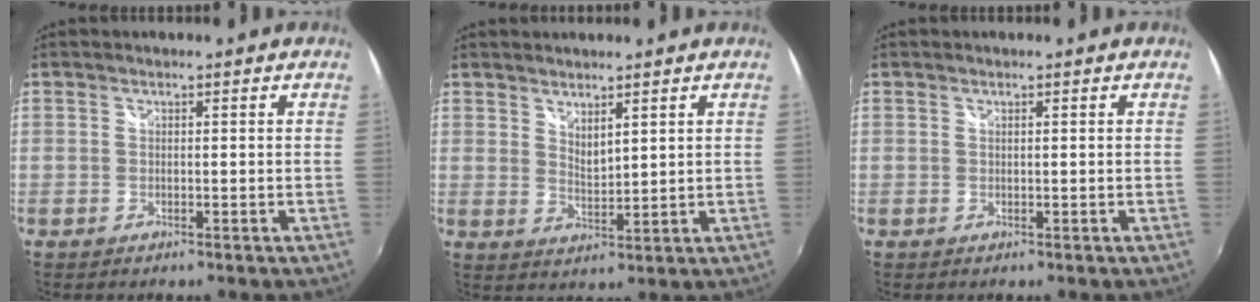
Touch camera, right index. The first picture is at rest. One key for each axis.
{"total": 3.6, "fx": 2.8, "fy": 1.1, "fz": 2.0, "tx": -0.032, "ty": -0.006, "tz": 0.049}
{"total": 0.0}